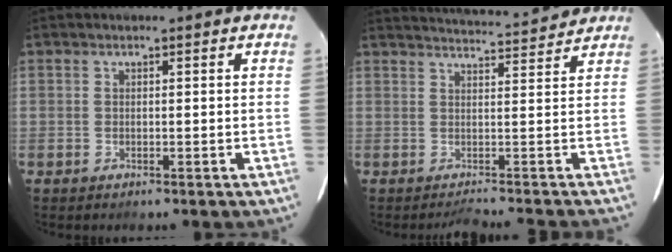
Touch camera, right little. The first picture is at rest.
{"total": 8.8, "force": [6.7, -0.5, 5.6], "torque": [-0.120, 0.041, 0.078]}